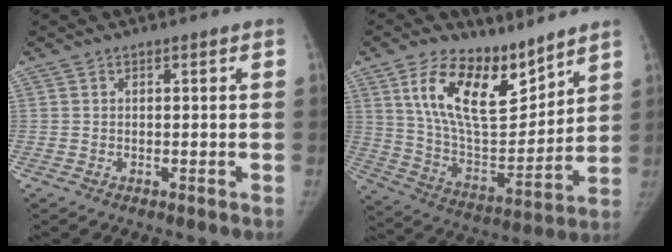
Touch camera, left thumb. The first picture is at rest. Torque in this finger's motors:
{"motor_torque": [0.33, 0.31, 1.65, -1.12, 0.29]}